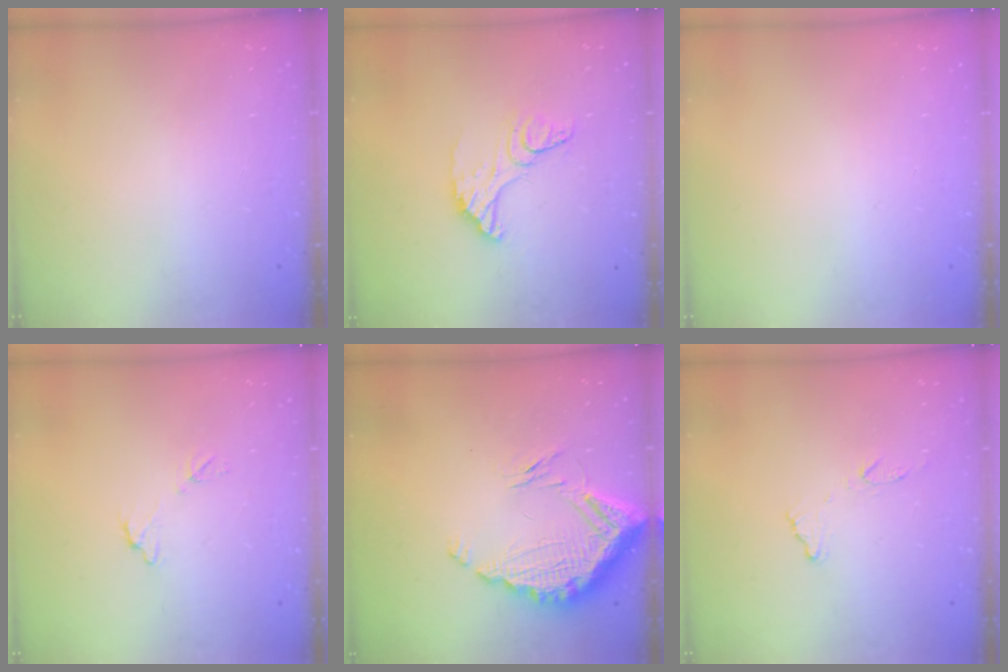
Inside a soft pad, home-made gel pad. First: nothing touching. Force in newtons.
{"total": 11.9, "press": 11.8, "slide": 1.2}
{"total": 0.0}
{"total": 6.2, "press": 6.2, "slide": 0.4}
{"total": 15.8, "press": 15.7, "slide": 1.1}
{"total": 8.7, "press": 8.7, "slide": 0.5}